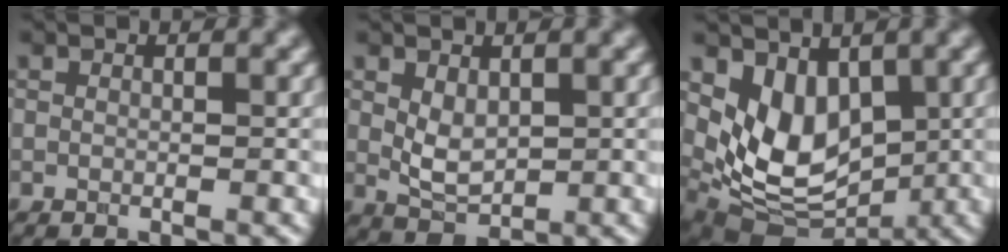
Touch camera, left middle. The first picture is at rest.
{"total": 2.7, "force": [0.6, 1.6, 2.0], "torque": [-0.042, -0.003, 0.019]}
{"total": 6.1, "force": [1.5, 4.1, 4.2], "torque": [-0.081, -0.027, 0.032]}